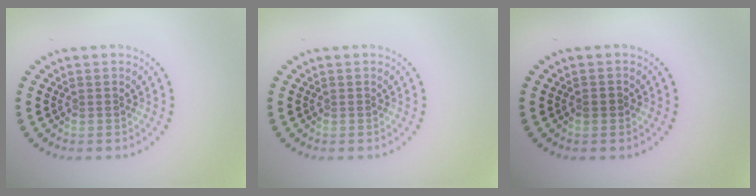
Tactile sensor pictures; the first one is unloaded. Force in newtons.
{"total": 0.0}
{"total": 0.9, "press": 0.8, "slide": 0.3}